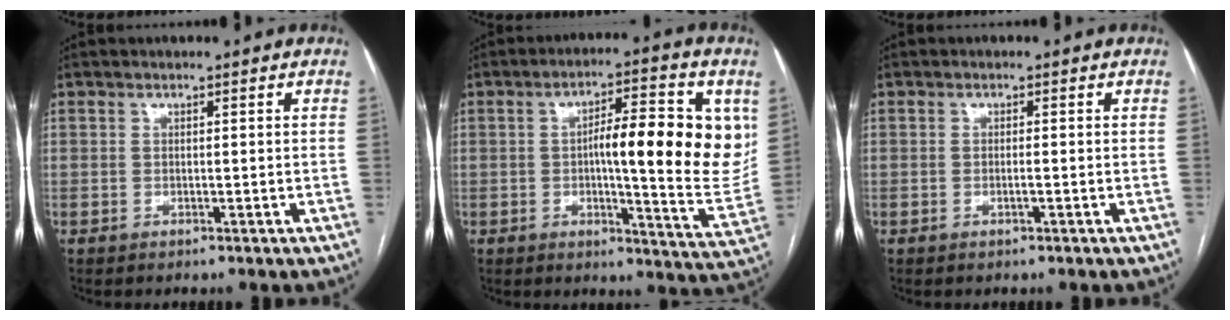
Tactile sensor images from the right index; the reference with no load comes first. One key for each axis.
{"total": 16.5, "fx": 3.0, "fy": 3.3, "fz": 15.9, "tx": -0.213, "ty": 0.011, "tz": 0.040}
{"total": 0.8, "fx": -0.4, "fy": -0.1, "fz": 0.8, "tx": -0.016, "ty": 0.001, "tz": -0.004}